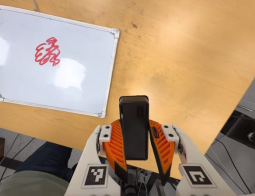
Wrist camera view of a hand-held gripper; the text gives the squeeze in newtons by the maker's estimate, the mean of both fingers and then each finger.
{"total": 7.9, "left": 7.2, "right": 8.6}